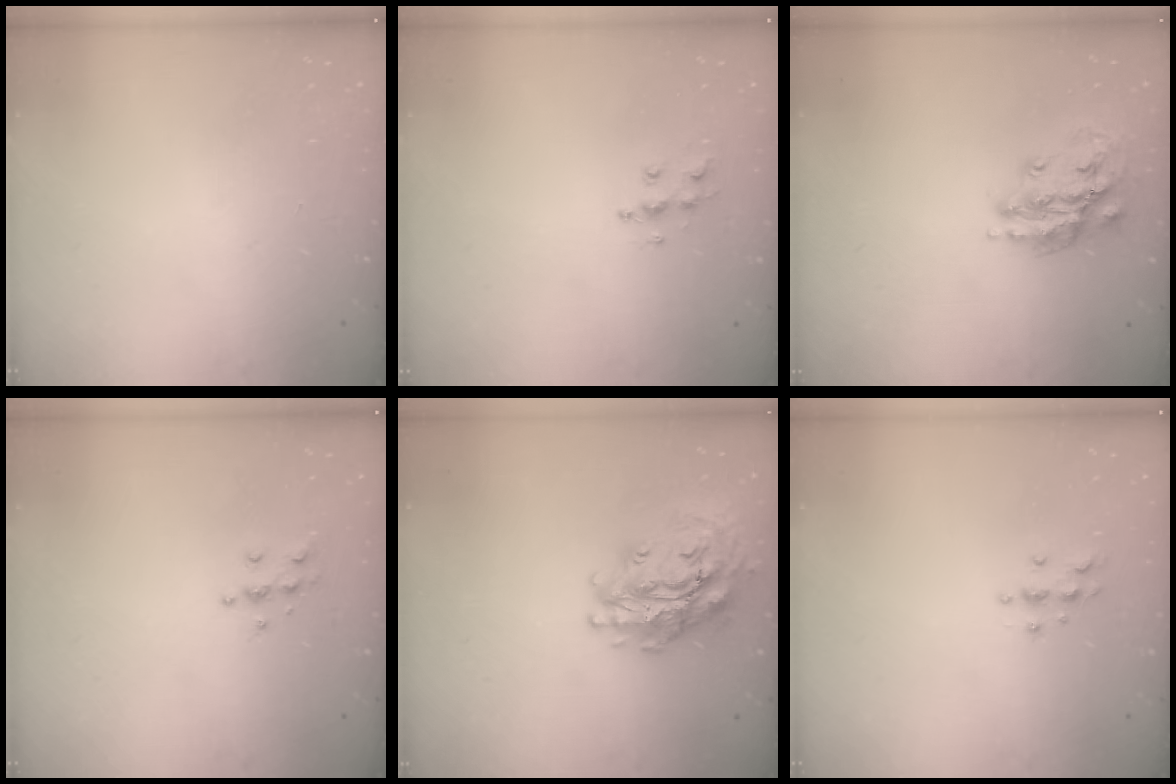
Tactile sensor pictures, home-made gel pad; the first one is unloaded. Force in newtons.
{"total": 6.6, "press": 6.5, "slide": 0.3}
{"total": 16.1, "press": 16.1, "slide": 1.5}
{"total": 6.2, "press": 6.2, "slide": 0.6}
{"total": 21.0, "press": 20.9, "slide": 2.7}
{"total": 4.2, "press": 4.2, "slide": 0.5}